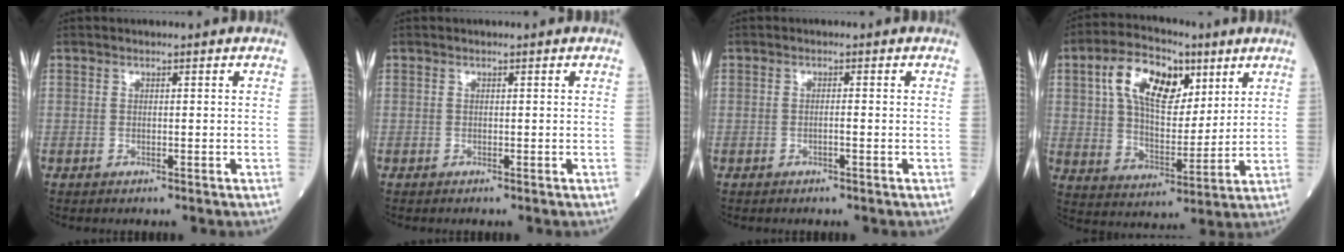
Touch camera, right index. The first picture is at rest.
{"total": 0.0}
{"total": 0.8, "force": [-0.4, -0.1, 0.7], "torque": [-0.012, 0.001, -0.007]}
{"total": 13.9, "force": [5.8, 7.3, 10.3], "torque": [-0.197, 0.025, 0.103]}